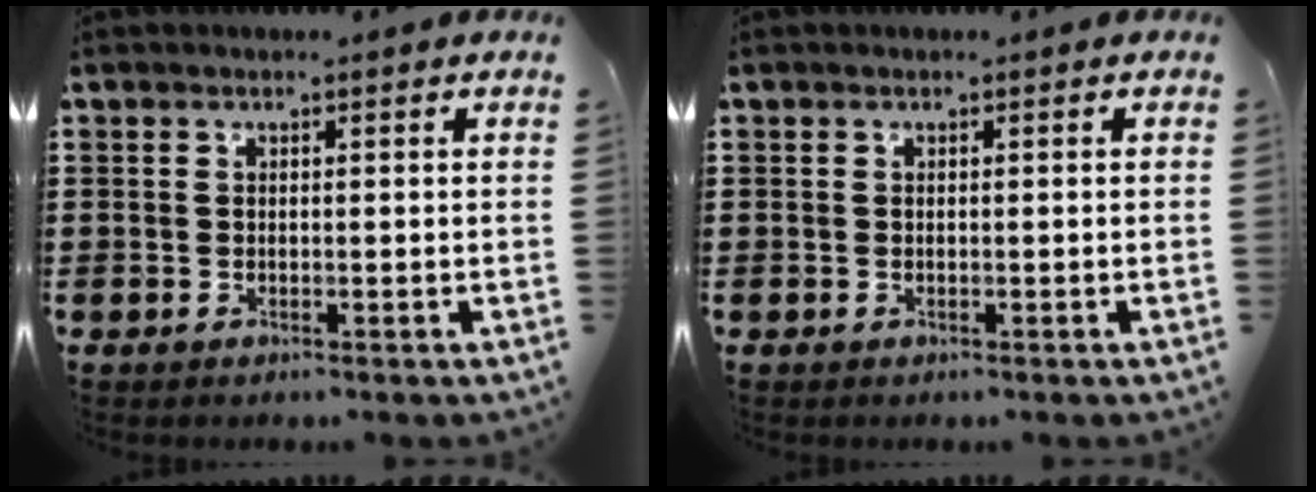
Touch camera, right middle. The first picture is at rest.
{"total": 0.0}